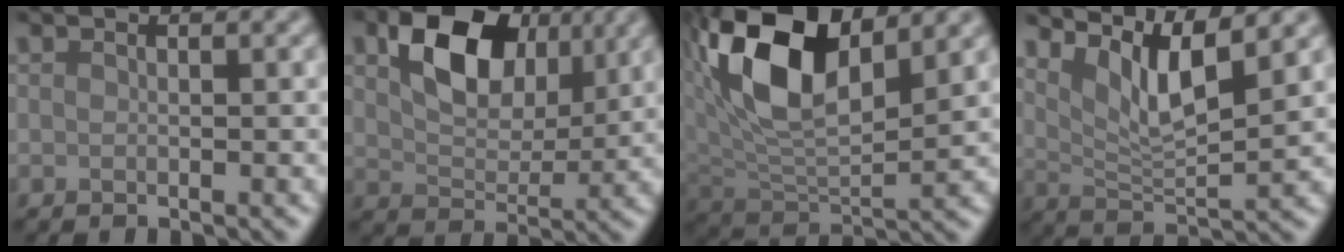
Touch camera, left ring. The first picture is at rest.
{"total": 8.3, "force": [3.1, 5.3, 5.5], "torque": [-0.104, 0.000, 0.052]}
{"total": 11.8, "force": [4.4, 6.0, 9.1], "torque": [-0.189, 0.013, 0.084]}
{"total": 5.8, "force": [3.3, 1.3, 4.6], "torque": [-0.086, -0.005, 0.068]}